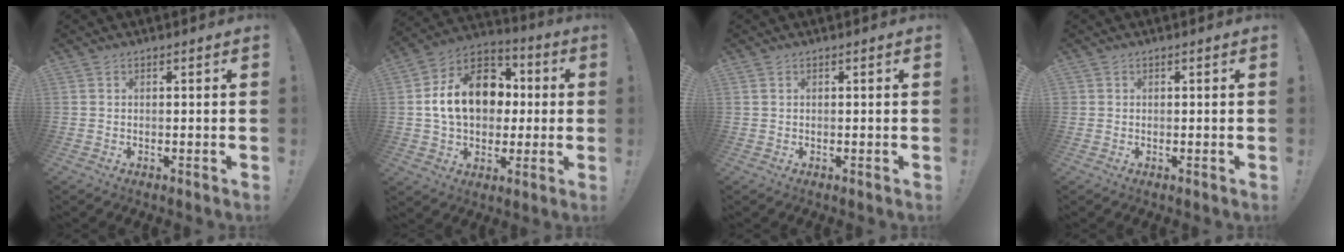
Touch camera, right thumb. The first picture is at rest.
{"total": 19.2, "force": [2.4, 14.1, 12.8], "torque": [-0.199, 0.016, 0.051]}
{"total": 0.0}
{"total": 0.7, "force": [0.2, 0.7, 0.0], "torque": [-0.005, 0.004, 0.005]}